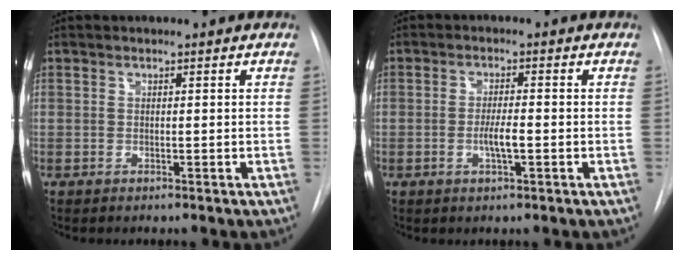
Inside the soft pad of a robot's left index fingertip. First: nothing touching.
{"total": 3.2, "force": [-1.0, 0.4, 3.0], "torque": [-0.057, -0.003, -0.018]}